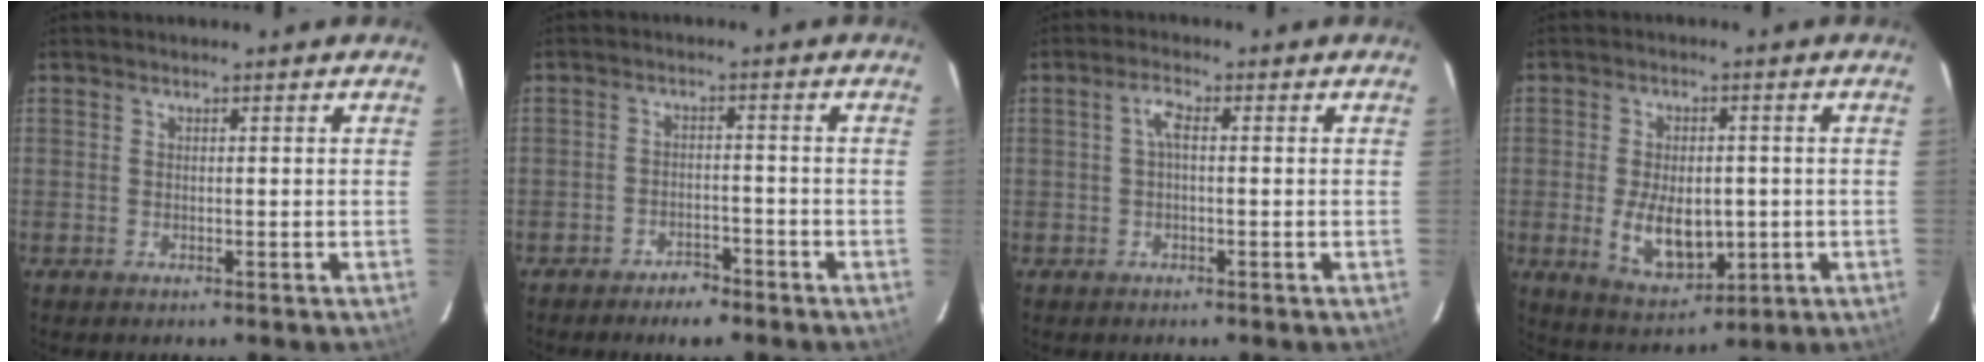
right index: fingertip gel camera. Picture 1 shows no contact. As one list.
[{"total": 4.8, "force": [-4.0, 1.8, 1.8], "torque": [-0.047, 0.005, -0.060]}, {"total": 2.3, "force": [0.0, 0.8, 2.2], "torque": [-0.047, 0.010, 0.000]}, {"total": 10.3, "force": [-1.6, 6.0, 8.2], "torque": [-0.164, -0.010, -0.011]}]